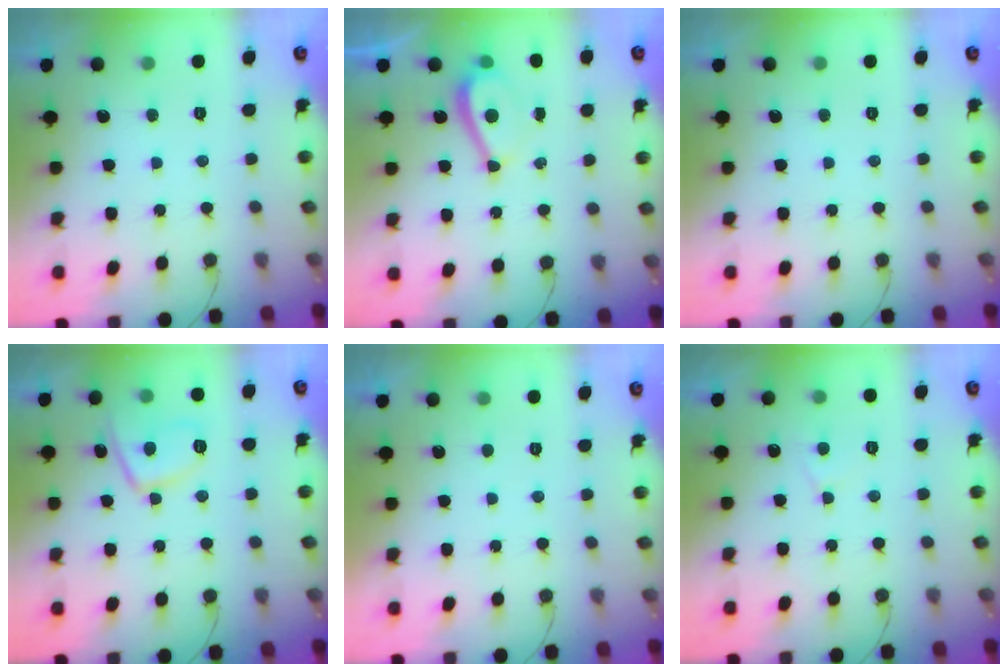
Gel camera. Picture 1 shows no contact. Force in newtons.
{"total": 5.3, "press": 4.9, "slide": 2.1}
{"total": 0.0}
{"total": 9.1, "press": 9.1, "slide": 0.8}
{"total": 1.5, "press": 1.5, "slide": 0.4}
{"total": 3.4, "press": 3.3, "slide": 0.4}